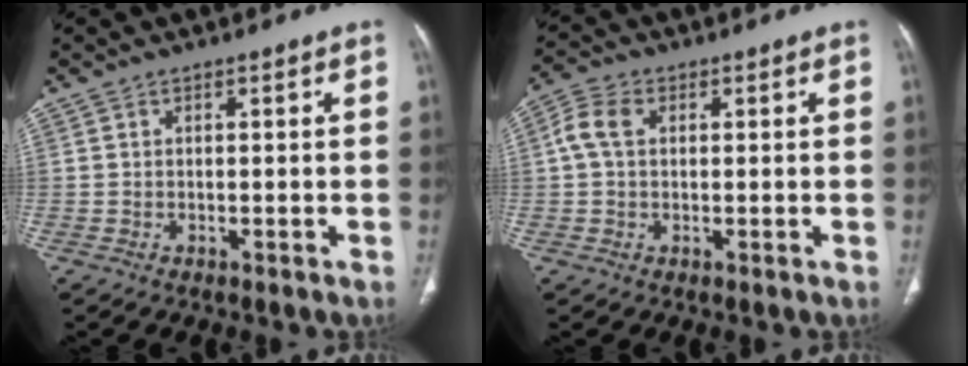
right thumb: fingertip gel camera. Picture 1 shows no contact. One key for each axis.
{"total": 5.0, "fx": 1.0, "fy": 3.4, "fz": 3.5, "tx": -0.081, "ty": 0.016, "tz": 0.017}